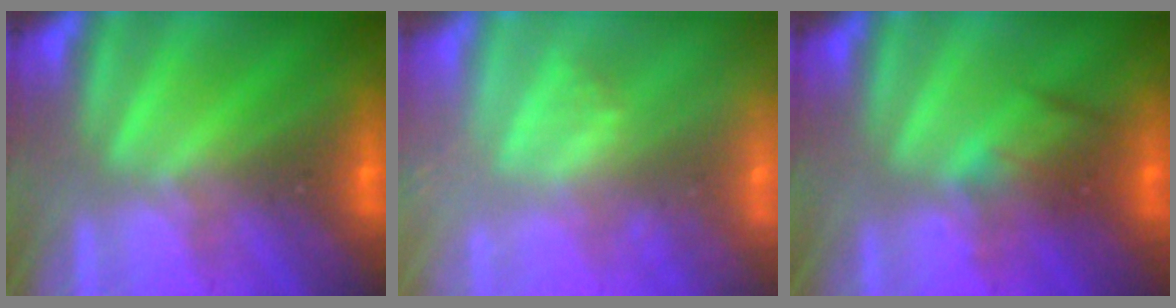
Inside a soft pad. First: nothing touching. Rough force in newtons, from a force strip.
{"total": 2.1}
{"total": 2.4}